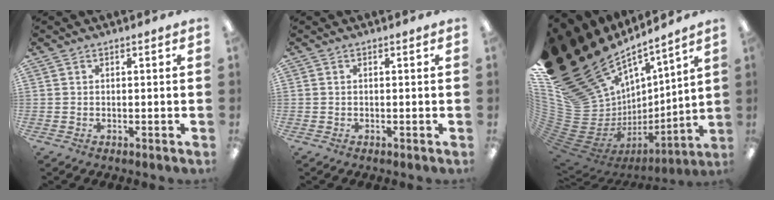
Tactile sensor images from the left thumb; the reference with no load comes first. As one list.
[{"total": 0.0}, {"total": 25.7, "force": [14.4, 16.1, 14.0], "torque": [-0.201, -0.177, 0.345]}]